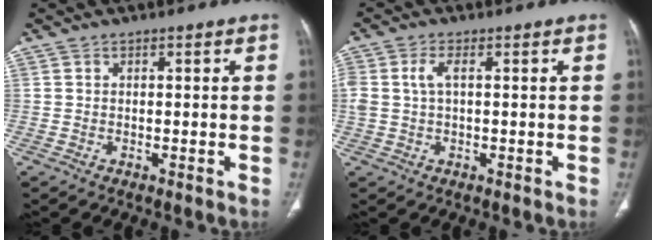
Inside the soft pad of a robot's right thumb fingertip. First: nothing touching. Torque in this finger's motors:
{"motor_torque": [-0.17, -0.36, 0.48, 0.26, 0.00]}